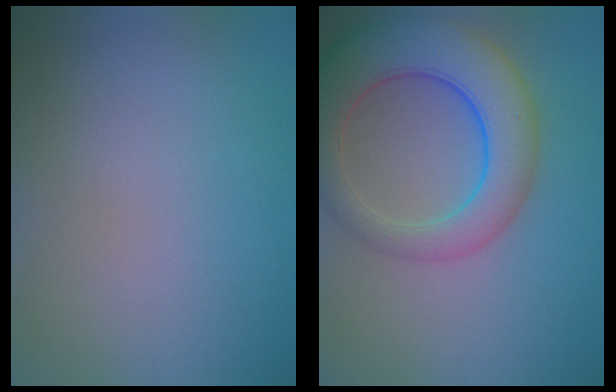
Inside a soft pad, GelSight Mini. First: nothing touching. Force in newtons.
{"total": 8.8, "press": 8.7, "slide": 0.5}